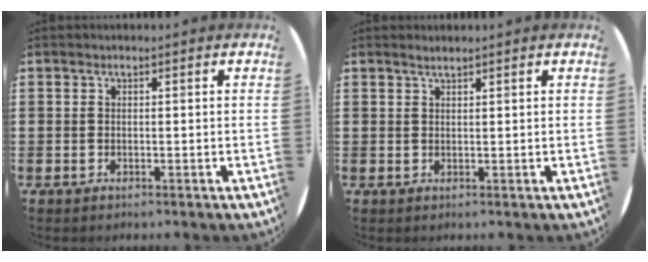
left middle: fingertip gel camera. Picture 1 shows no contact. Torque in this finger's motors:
{"motor_torque": [0.23, -0.18, -0.02, 0.02]}